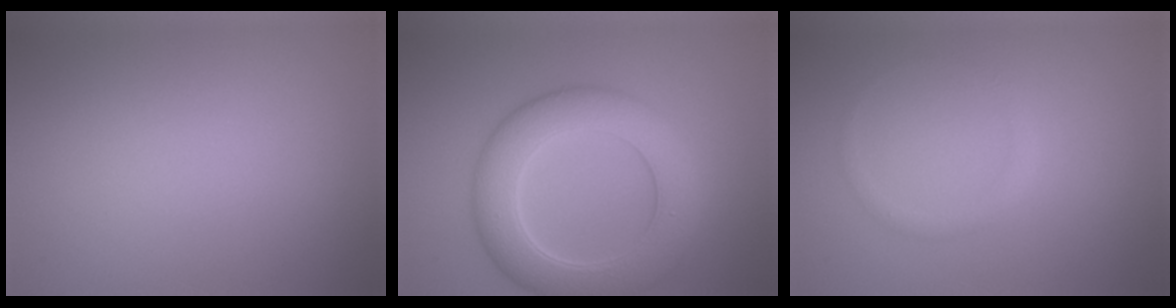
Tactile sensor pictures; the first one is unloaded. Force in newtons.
{"total": 7.6, "press": 7.6, "slide": 0.2}
{"total": 1.0, "press": 1.0, "slide": 0.1}